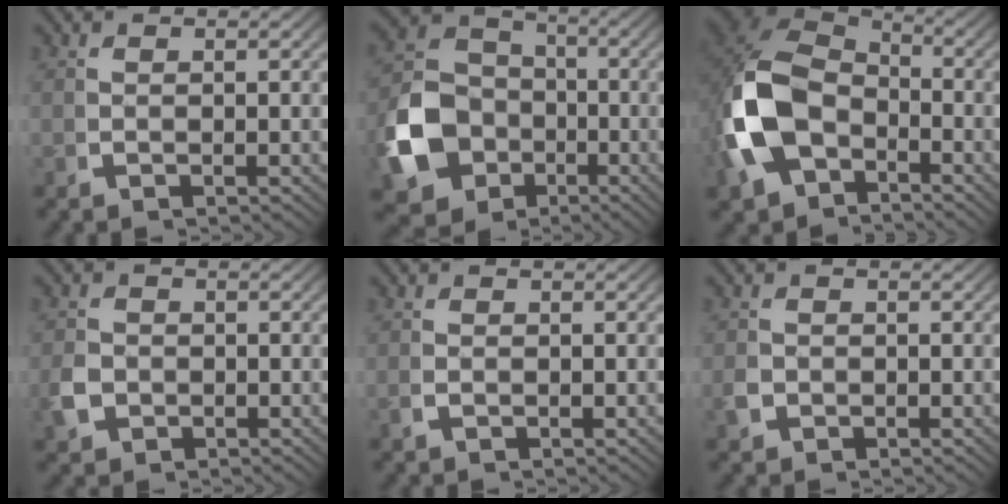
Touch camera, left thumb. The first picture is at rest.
{"total": 12.0, "force": [-3.5, 9.7, 6.2], "torque": [-0.141, -0.042, -0.047]}
{"total": 11.5, "force": [-1.7, 8.4, 7.6], "torque": [-0.202, -0.029, -0.015]}
{"total": 2.8, "force": [-1.0, 2.3, 1.2], "torque": [-0.037, -0.009, -0.014]}
{"total": 0.6, "force": [-0.3, 0.5, 0.4], "torque": [-0.014, -0.004, -0.002]}
{"total": 1.5, "force": [-0.7, 1.3, 0.5], "torque": [-0.018, -0.005, -0.011]}